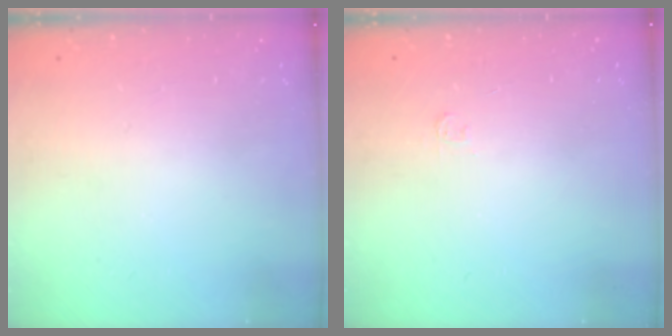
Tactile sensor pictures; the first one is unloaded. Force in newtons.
{"total": 2.8, "press": 2.8, "slide": 0.4}